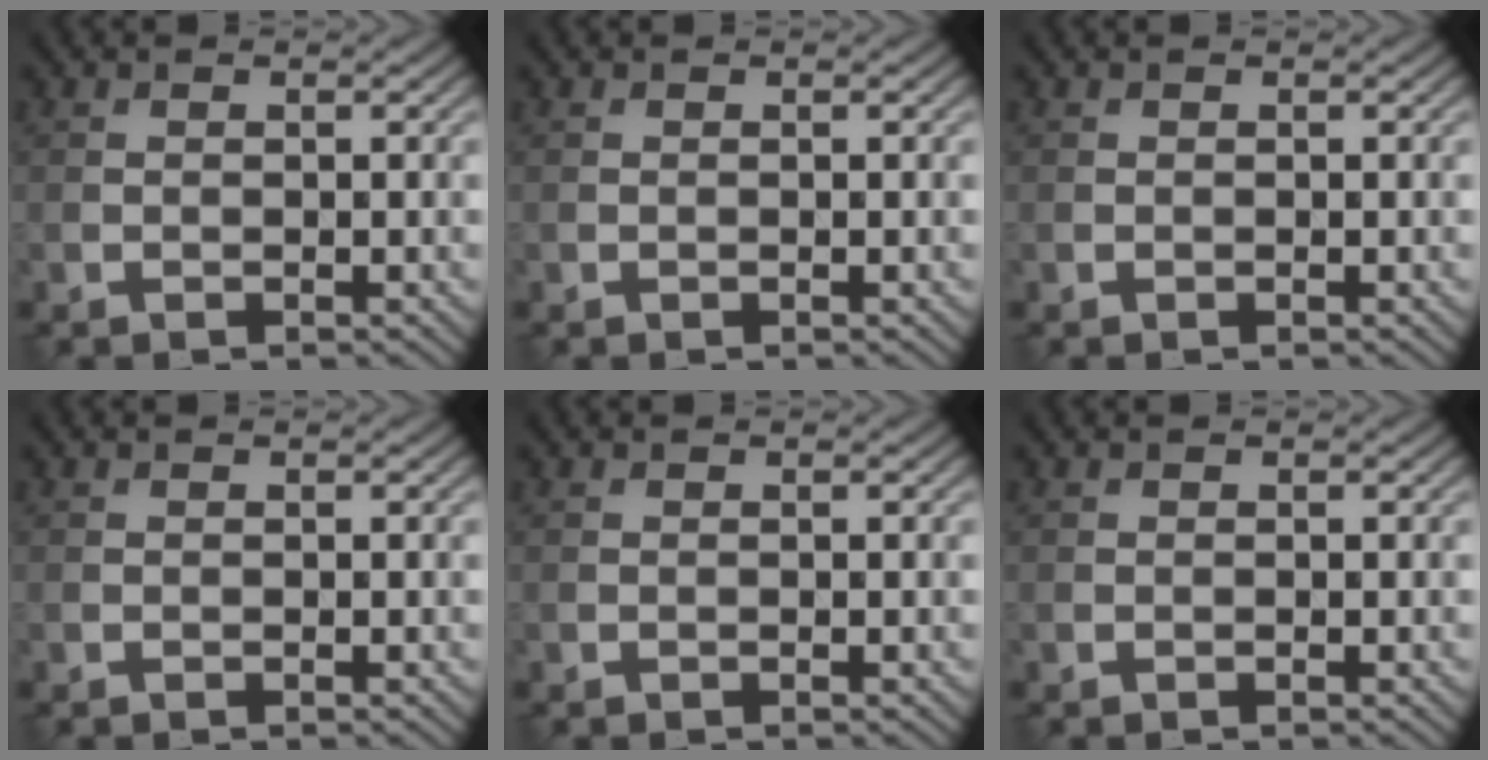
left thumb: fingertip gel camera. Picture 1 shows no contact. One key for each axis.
{"total": 0.0}
{"total": 0.0}
{"total": 0.0}
{"total": 0.0}
{"total": 0.0}